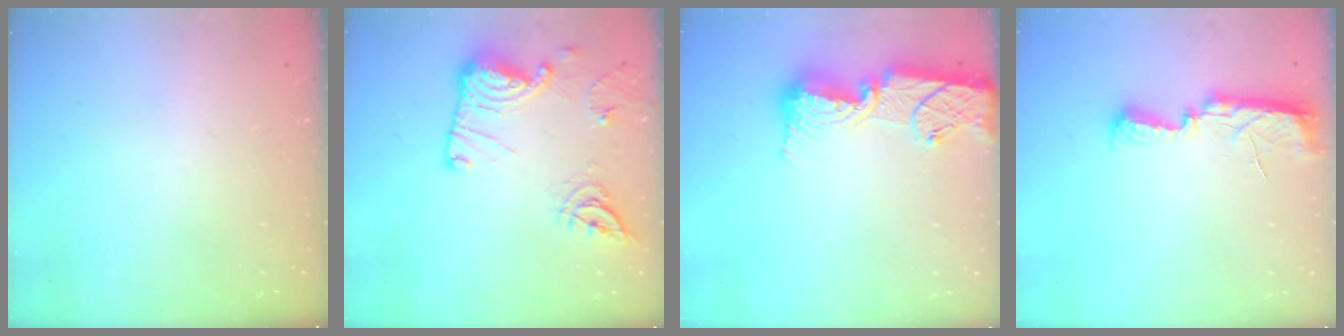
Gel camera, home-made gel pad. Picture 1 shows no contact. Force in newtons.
{"total": 17.4, "press": 17.4, "slide": 1.1}
{"total": 16.0, "press": 15.9, "slide": 1.4}
{"total": 10.0, "press": 8.9, "slide": 4.5}